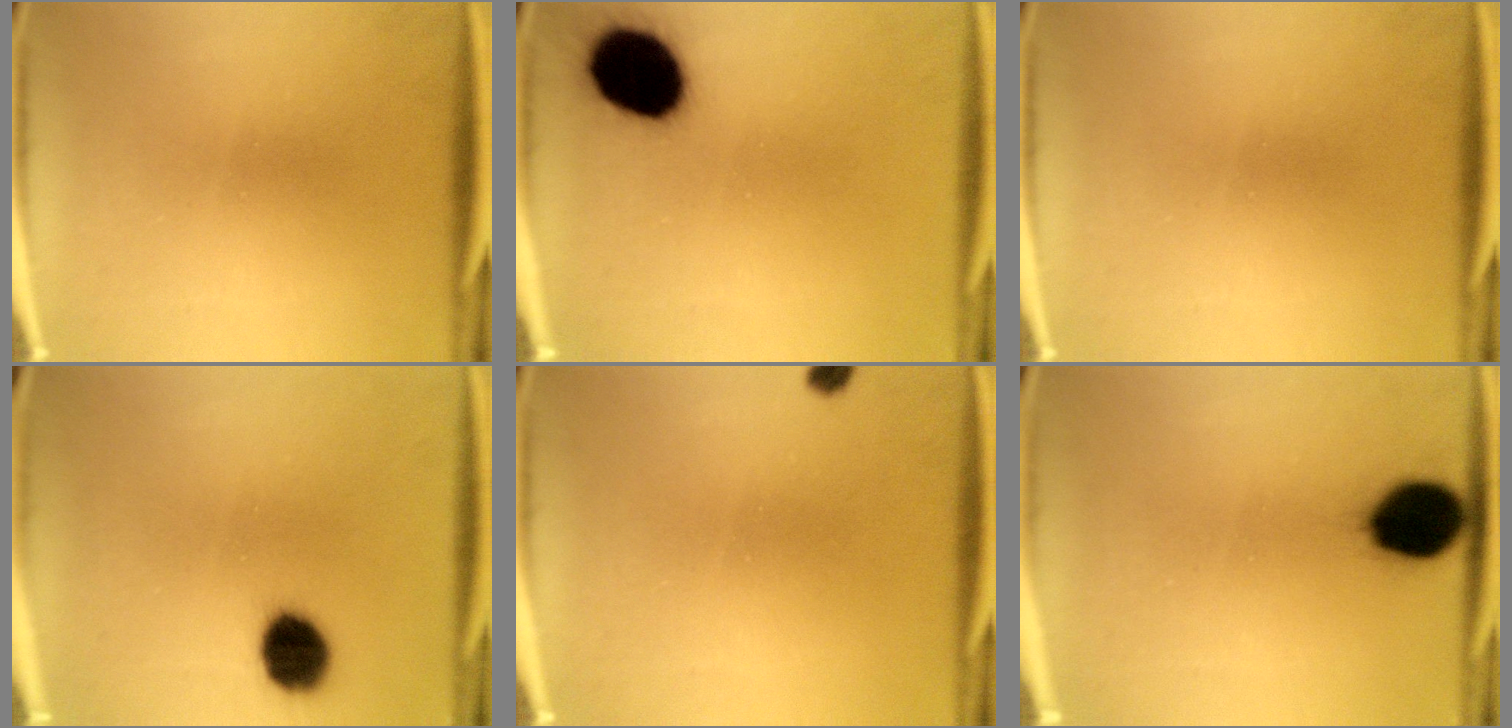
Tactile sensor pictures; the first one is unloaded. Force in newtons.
{"total": 16.5}
{"total": 0.0}
{"total": 9.1}
{"total": 1.2}
{"total": 11.9}